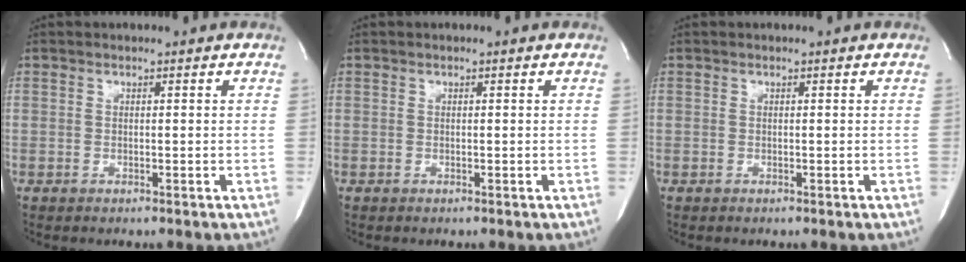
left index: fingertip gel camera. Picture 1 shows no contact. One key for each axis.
{"total": 0.0}
{"total": 0.0}